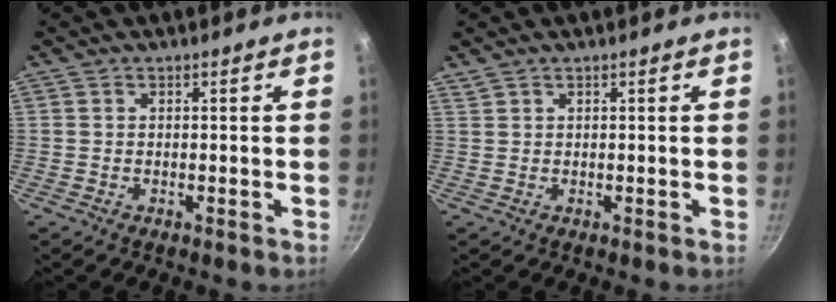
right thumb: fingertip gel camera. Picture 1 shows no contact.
{"total": 0.8, "force": [0.7, 0.2, 0.2], "torque": [-0.007, 0.000, 0.019]}